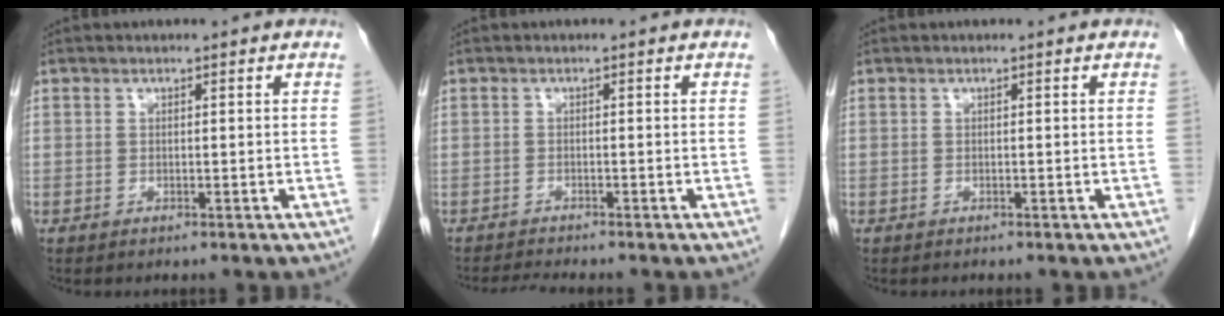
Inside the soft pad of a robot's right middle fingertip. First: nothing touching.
{"total": 2.8, "force": [-2.6, -0.7, 0.7], "torque": [-0.016, -0.015, -0.043]}
{"total": 0.0}